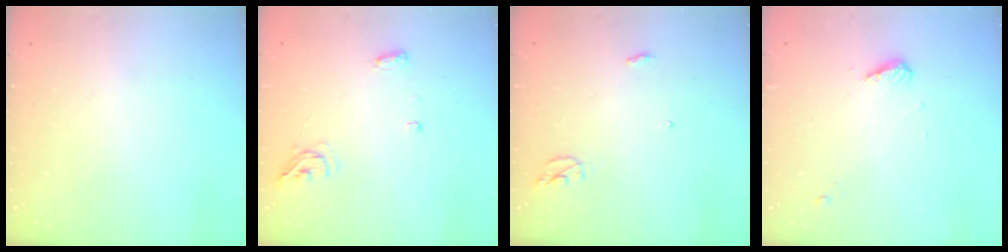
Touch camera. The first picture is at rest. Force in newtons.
{"total": 5.8, "press": 5.7, "slide": 0.9}
{"total": 4.3, "press": 4.3, "slide": 0.3}
{"total": 6.4, "press": 6.4, "slide": 0.7}